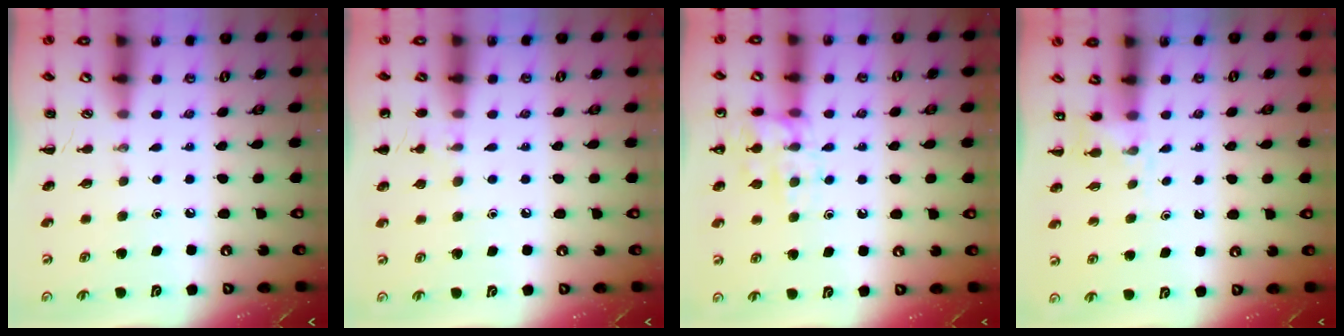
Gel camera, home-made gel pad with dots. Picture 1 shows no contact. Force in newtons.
{"total": 5.6, "press": 5.3, "slide": 1.6}
{"total": 12.8, "press": 12.8, "slide": 1.0}
{"total": 3.3, "press": 3.2, "slide": 1.0}